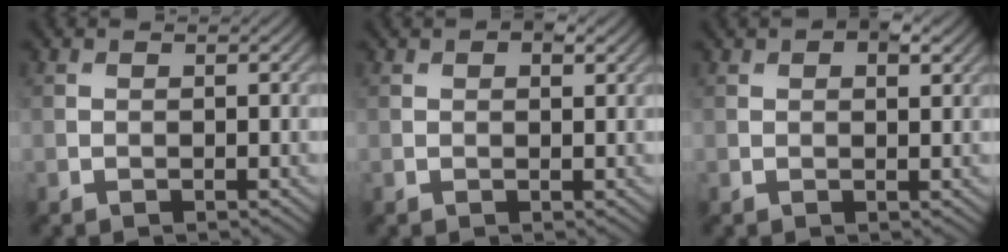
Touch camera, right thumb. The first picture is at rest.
{"total": 2.6, "force": [1.5, 1.2, 1.8], "torque": [-0.028, 0.000, 0.024]}
{"total": 4.1, "force": [2.4, 1.8, 2.9], "torque": [-0.050, 0.004, 0.037]}